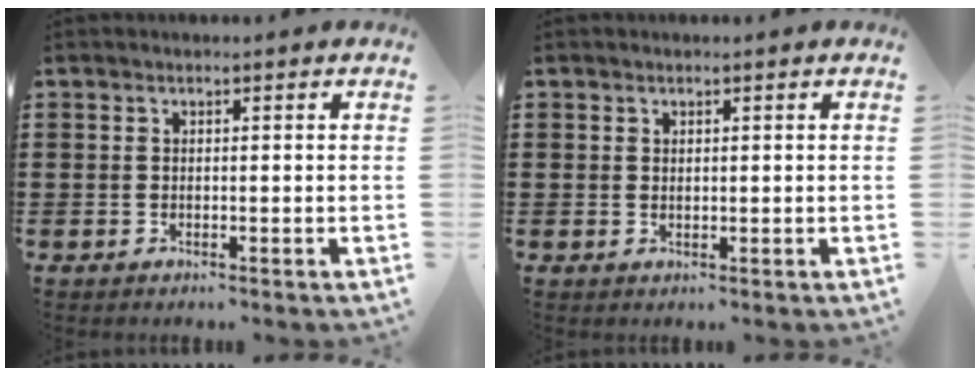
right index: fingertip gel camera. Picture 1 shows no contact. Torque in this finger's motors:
{"motor_torque": [0.32, 0.65, -0.02, -0.01]}